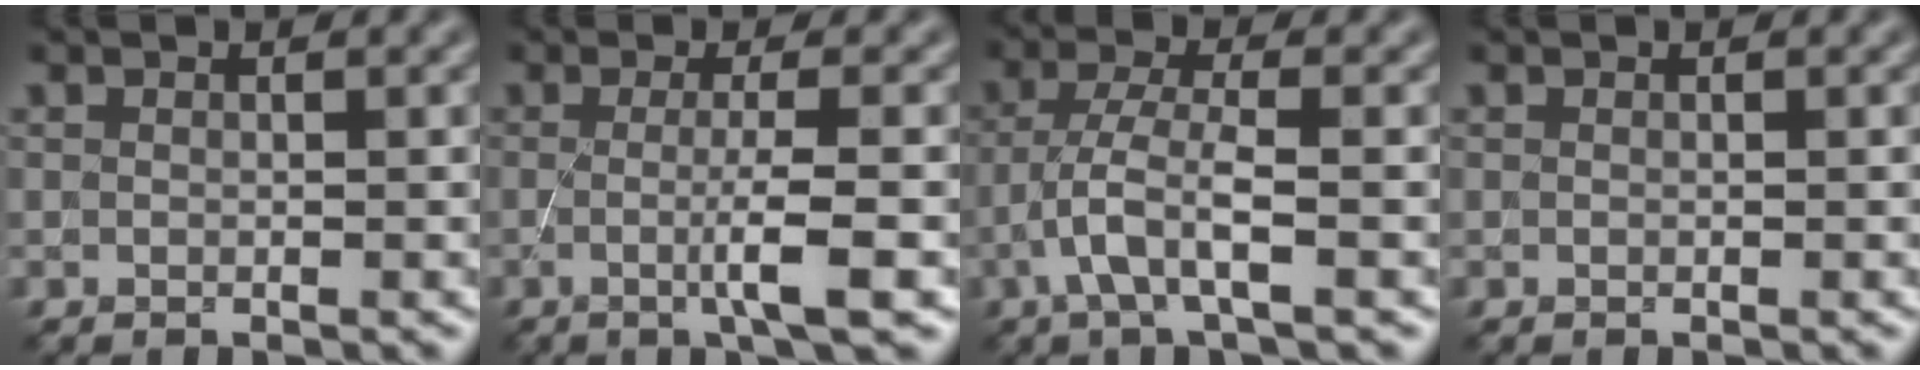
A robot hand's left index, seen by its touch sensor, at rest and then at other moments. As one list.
[{"total": 3.7, "force": [-0.5, 0.7, 3.6], "torque": [-0.058, -0.005, -0.017]}, {"total": 3.6, "force": [-1.3, 0.7, 3.3], "torque": [-0.072, 0.008, -0.033]}, {"total": 0.0}]